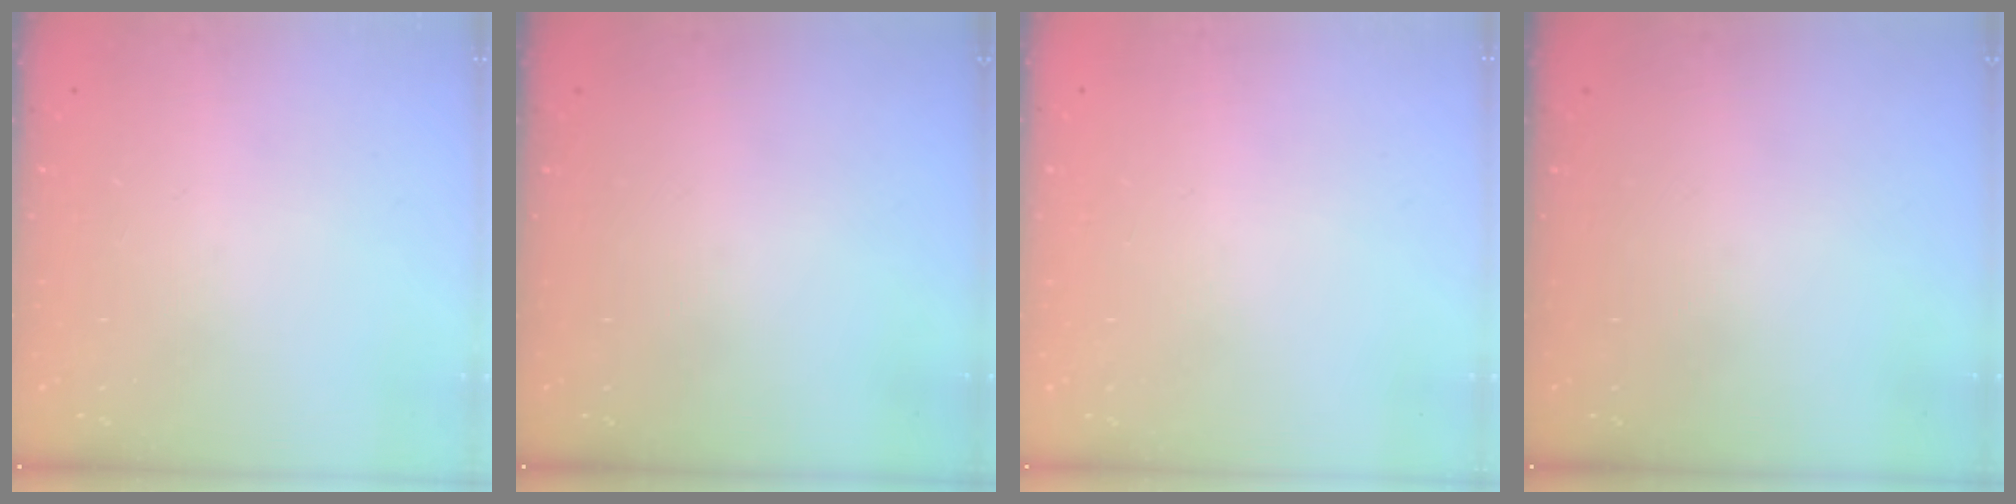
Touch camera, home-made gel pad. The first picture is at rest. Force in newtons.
{"total": 0.0}
{"total": 2.4, "press": 2.4, "slide": 0.2}
{"total": 0.0}